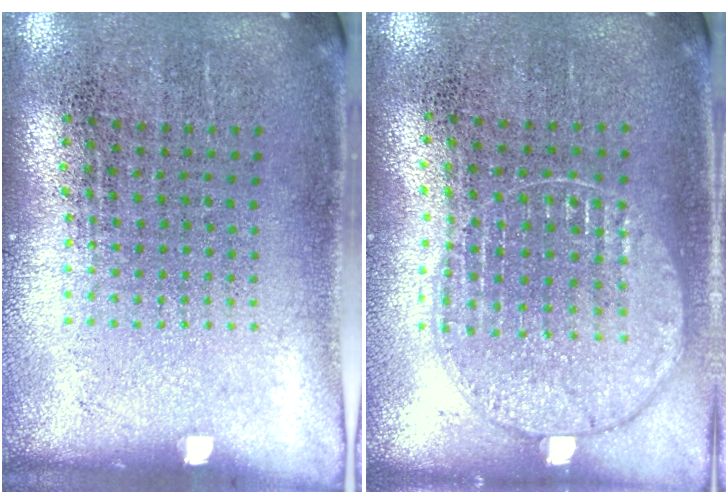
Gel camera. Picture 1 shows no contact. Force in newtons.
{"total": 1.0, "press": 0.9, "slide": 0.2}